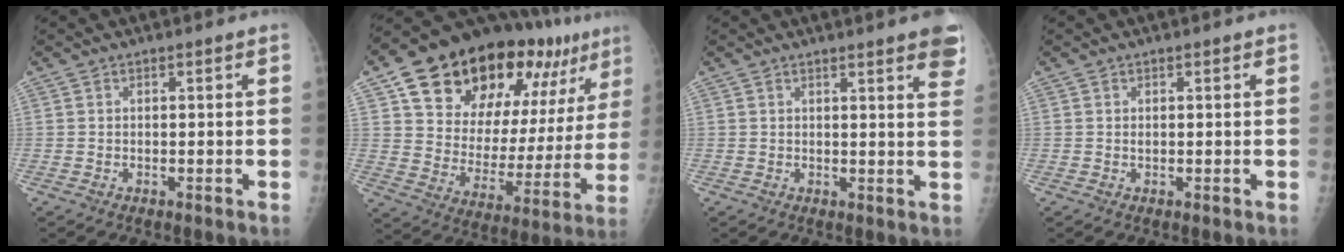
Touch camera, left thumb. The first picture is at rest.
{"total": 28.4, "force": [16.5, 14.0, 18.4], "torque": [-0.240, -0.025, 0.256]}
{"total": 7.7, "force": [5.0, 1.2, 5.8], "torque": [-0.052, -0.013, 0.047]}
{"total": 0.5, "force": [0.1, 0.4, 0.3], "torque": [-0.005, 0.000, 0.001]}